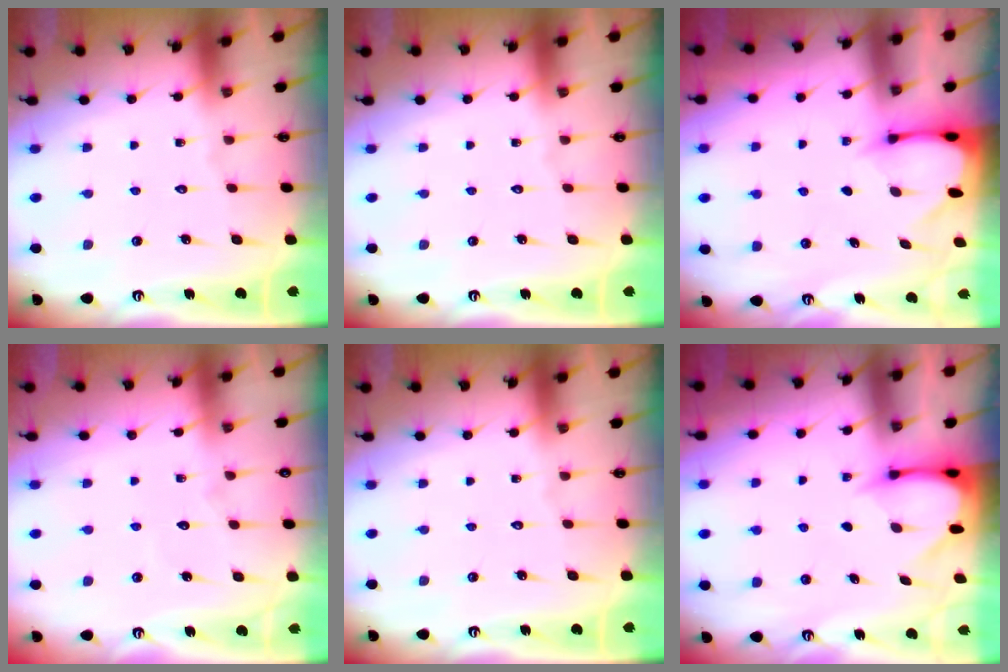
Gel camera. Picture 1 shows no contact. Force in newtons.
{"total": 0.0}
{"total": 2.4, "press": 2.3, "slide": 0.3}
{"total": 3.0, "press": 3.0, "slide": 0.3}
{"total": 0.0}
{"total": 3.4, "press": 3.4, "slide": 0.3}